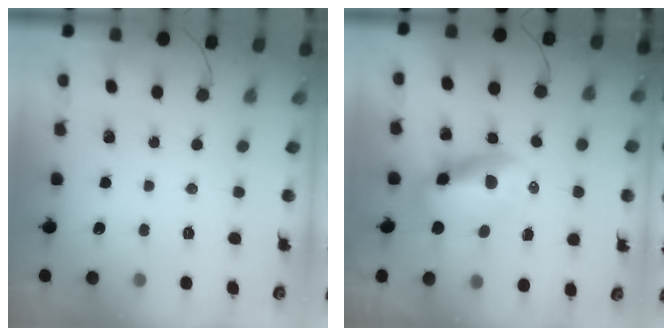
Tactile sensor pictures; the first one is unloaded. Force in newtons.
{"total": 8.1, "press": 7.8, "slide": 1.9}